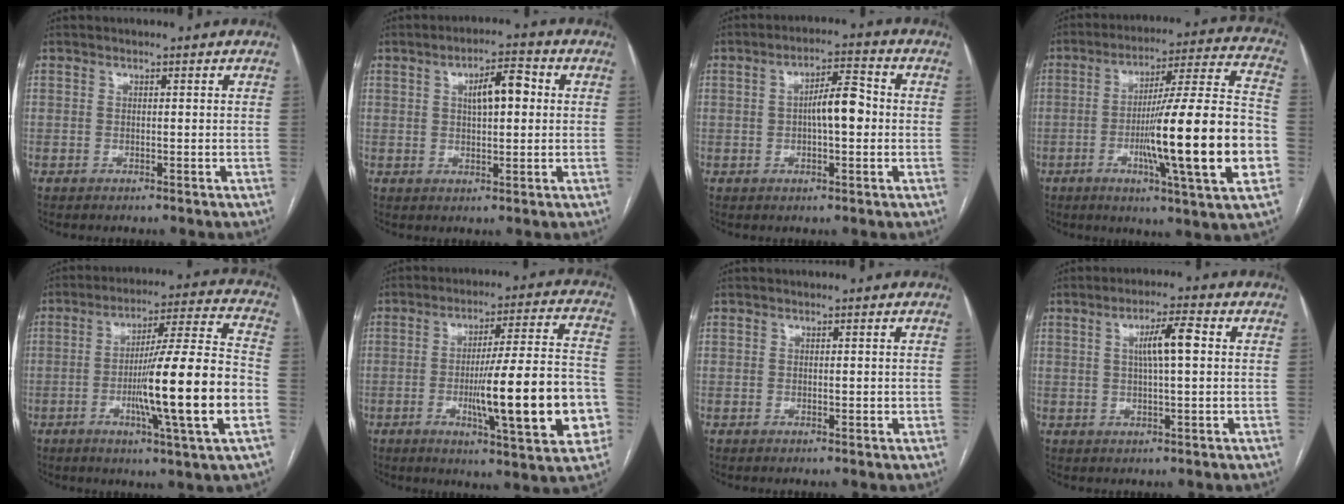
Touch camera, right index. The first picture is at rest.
{"total": 6.1, "force": [1.4, 1.9, 5.7], "torque": [-0.094, 0.016, 0.023]}
{"total": 6.7, "force": [0.0, 1.9, 6.4], "torque": [-0.108, 0.019, -0.001]}
{"total": 22.5, "force": [-5.2, 0.2, 21.9], "torque": [-0.311, -0.002, -0.084]}
{"total": 18.1, "force": [-4.2, -0.5, 17.6], "torque": [-0.285, -0.004, -0.072]}
{"total": 18.8, "force": [-4.4, 2.2, 18.2], "torque": [-0.244, 0.010, -0.056]}
{"total": 0.7, "force": [0.1, 0.4, 0.6], "torque": [-0.009, -0.002, 0.004]}
{"total": 5.8, "force": [1.1, 0.6, 5.6], "torque": [-0.100, 0.009, 0.020]}